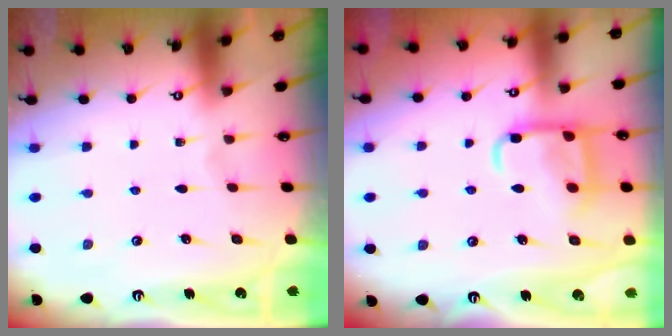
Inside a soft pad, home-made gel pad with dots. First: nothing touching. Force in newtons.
{"total": 12.3, "press": 12.2, "slide": 1.3}